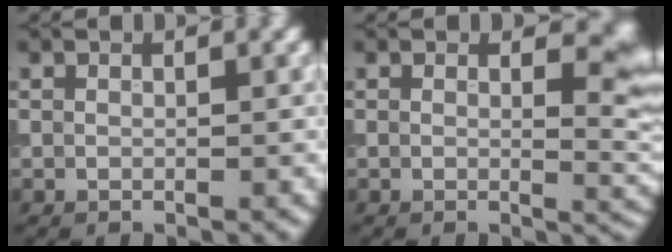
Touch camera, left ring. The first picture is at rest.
{"total": 3.8, "force": [1.2, 1.7, 3.2], "torque": [-0.024, -0.006, 0.014]}